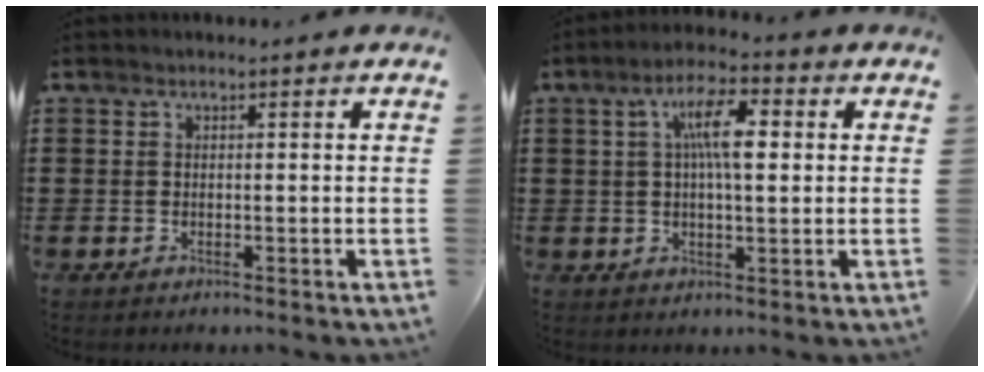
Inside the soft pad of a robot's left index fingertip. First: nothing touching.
{"total": 7.9, "force": [1.9, 2.8, 7.2], "torque": [-0.134, 0.012, 0.028]}